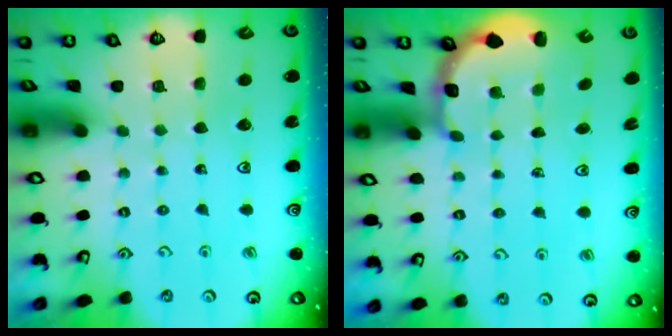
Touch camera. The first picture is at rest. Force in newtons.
{"total": 2.9, "press": 2.5, "slide": 1.4}